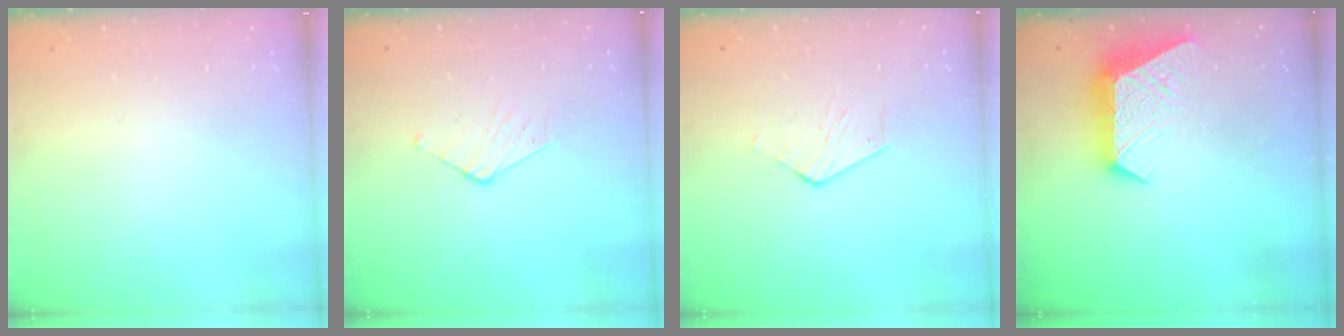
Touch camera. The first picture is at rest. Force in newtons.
{"total": 4.6, "press": 4.6, "slide": 0.5}
{"total": 2.6, "press": 2.6, "slide": 0.2}
{"total": 12.0, "press": 11.9, "slide": 1.0}